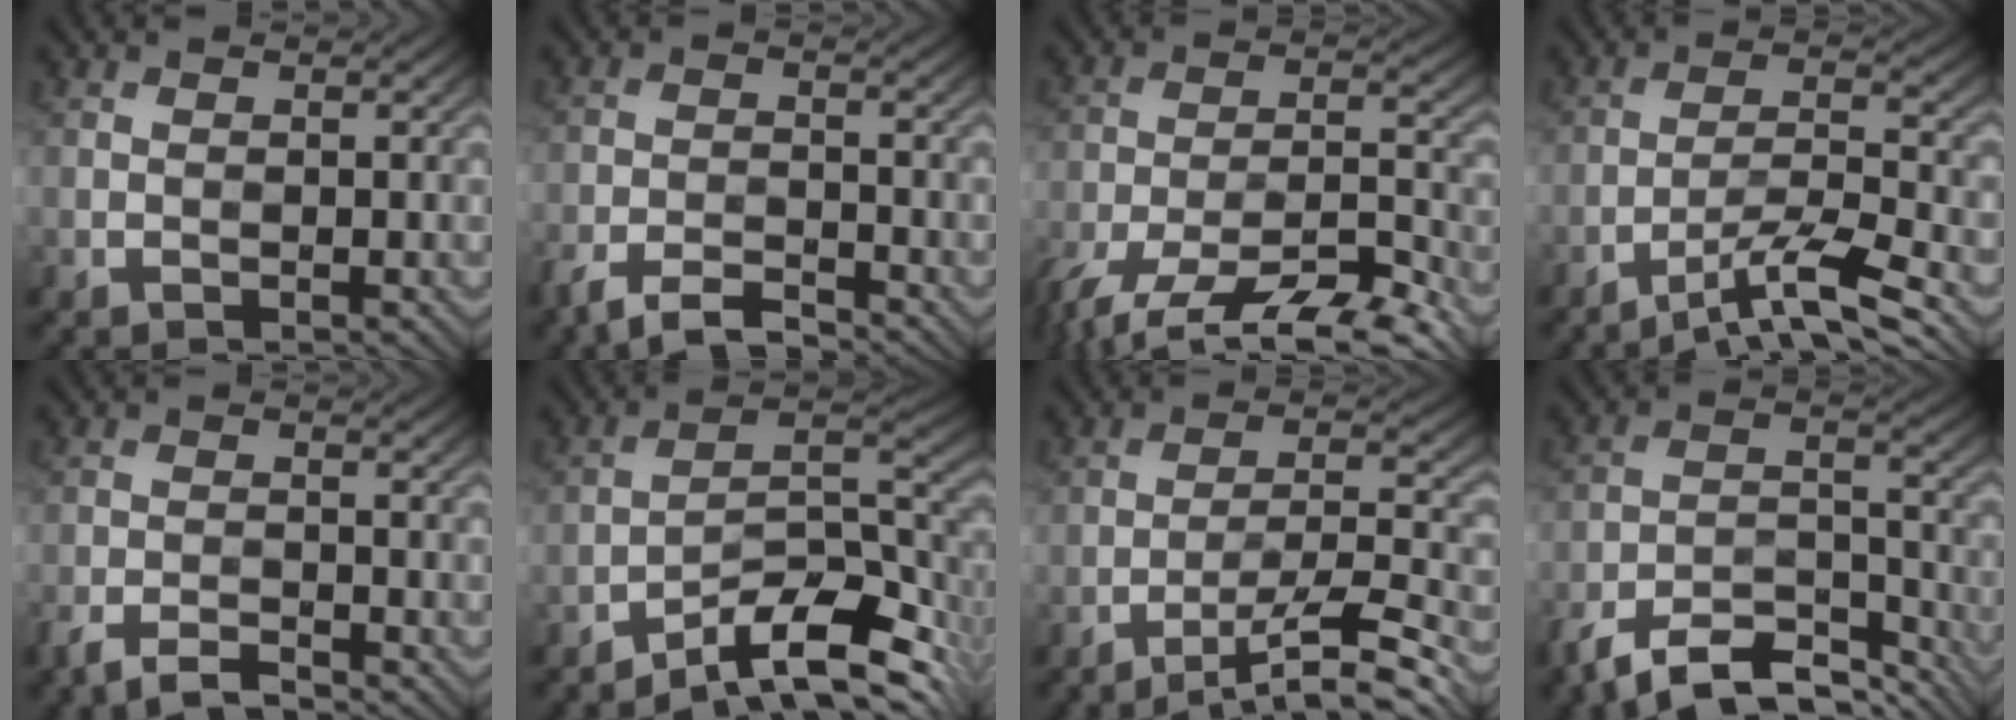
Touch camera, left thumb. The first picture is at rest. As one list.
[{"total": 5.2, "force": [-4.4, 1.2, 2.5], "torque": [-0.049, -0.006, -0.085]}, {"total": 13.5, "force": [-10.1, 4.0, 8.0], "torque": [-0.156, -0.014, -0.180]}, {"total": 8.4, "force": [-6.0, 1.1, 5.8], "torque": [-0.096, 0.015, -0.110]}, {"total": 3.8, "force": [-3.2, 0.8, 1.9], "torque": [-0.042, -0.005, -0.067]}, {"total": 10.6, "force": [-7.0, 2.5, 7.6], "torque": [-0.119, 0.005, -0.128]}, {"total": 10.7, "force": [-8.1, 1.5, 6.8], "torque": [-0.122, 0.010, -0.123]}, {"total": 10.9, "force": [-8.8, 3.5, 5.3], "torque": [-0.091, -0.001, -0.164]}]